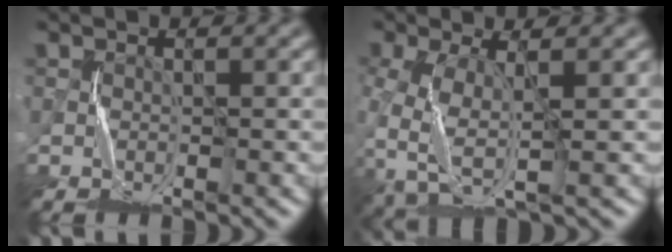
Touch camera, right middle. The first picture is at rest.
{"total": 5.6, "force": [-1.8, 2.6, 4.6], "torque": [-0.128, -0.011, -0.038]}